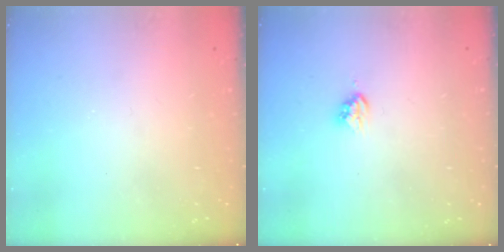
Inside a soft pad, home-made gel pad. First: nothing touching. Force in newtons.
{"total": 4.1, "press": 4.0, "slide": 0.3}